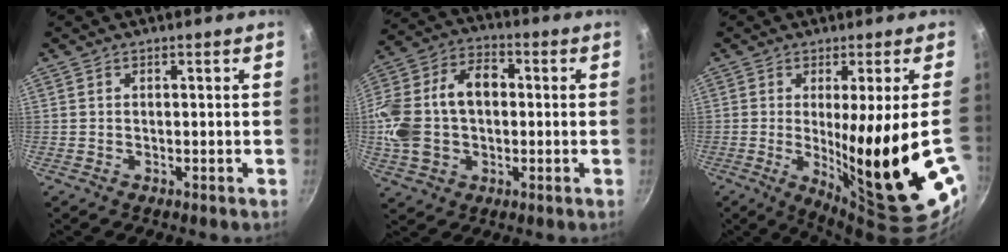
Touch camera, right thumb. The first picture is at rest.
{"total": 17.5, "force": [0.3, 12.1, 12.6], "torque": [-0.232, 0.040, -0.002]}
{"total": 21.3, "force": [-2.9, 2.4, 20.9], "torque": [-0.289, -0.038, -0.019]}